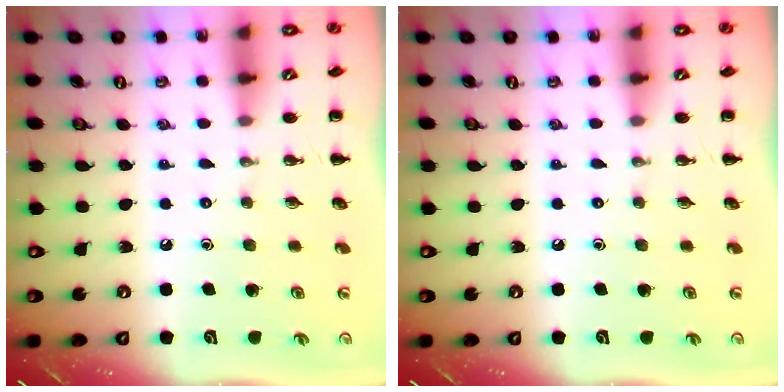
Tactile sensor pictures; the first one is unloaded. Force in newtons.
{"total": 0.0}